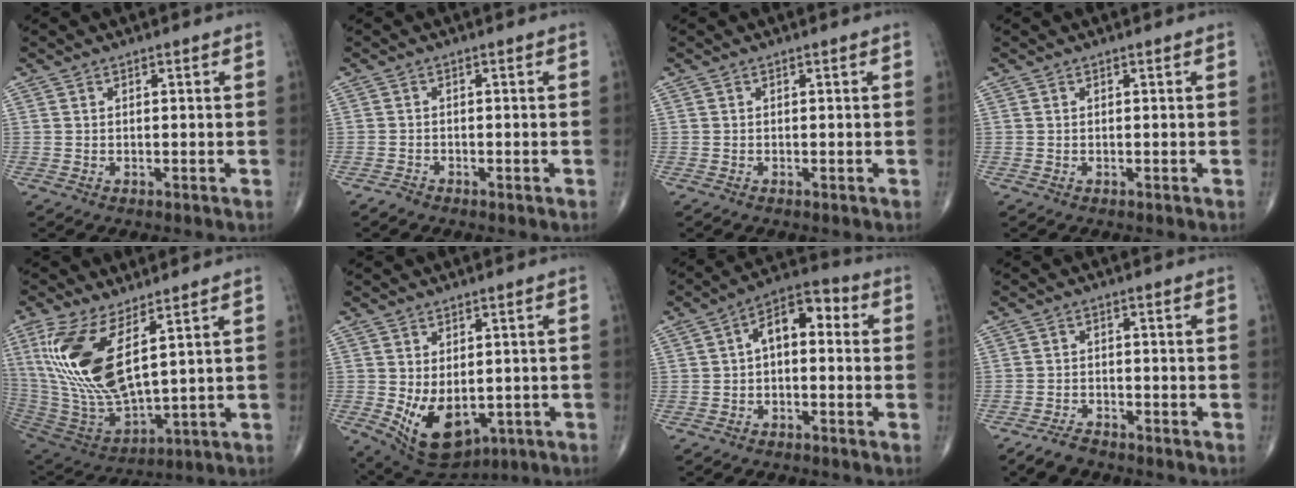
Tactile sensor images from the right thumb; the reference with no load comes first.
{"total": 1.0, "force": [-0.9, 0.4, 0.1], "torque": [-0.001, 0.000, -0.022]}
{"total": 0.0}
{"total": 0.0}
{"total": 18.6, "force": [6.9, 6.8, 15.8], "torque": [-0.340, -0.042, 0.152]}
{"total": 11.3, "force": [-2.2, 7.1, 8.5], "torque": [-0.123, -0.010, -0.008]}
{"total": 5.9, "force": [0.3, 3.3, 4.9], "torque": [-0.055, 0.027, -0.008]}
{"total": 3.5, "force": [-3.0, 1.4, 1.2], "torque": [-0.027, 0.011, -0.055]}